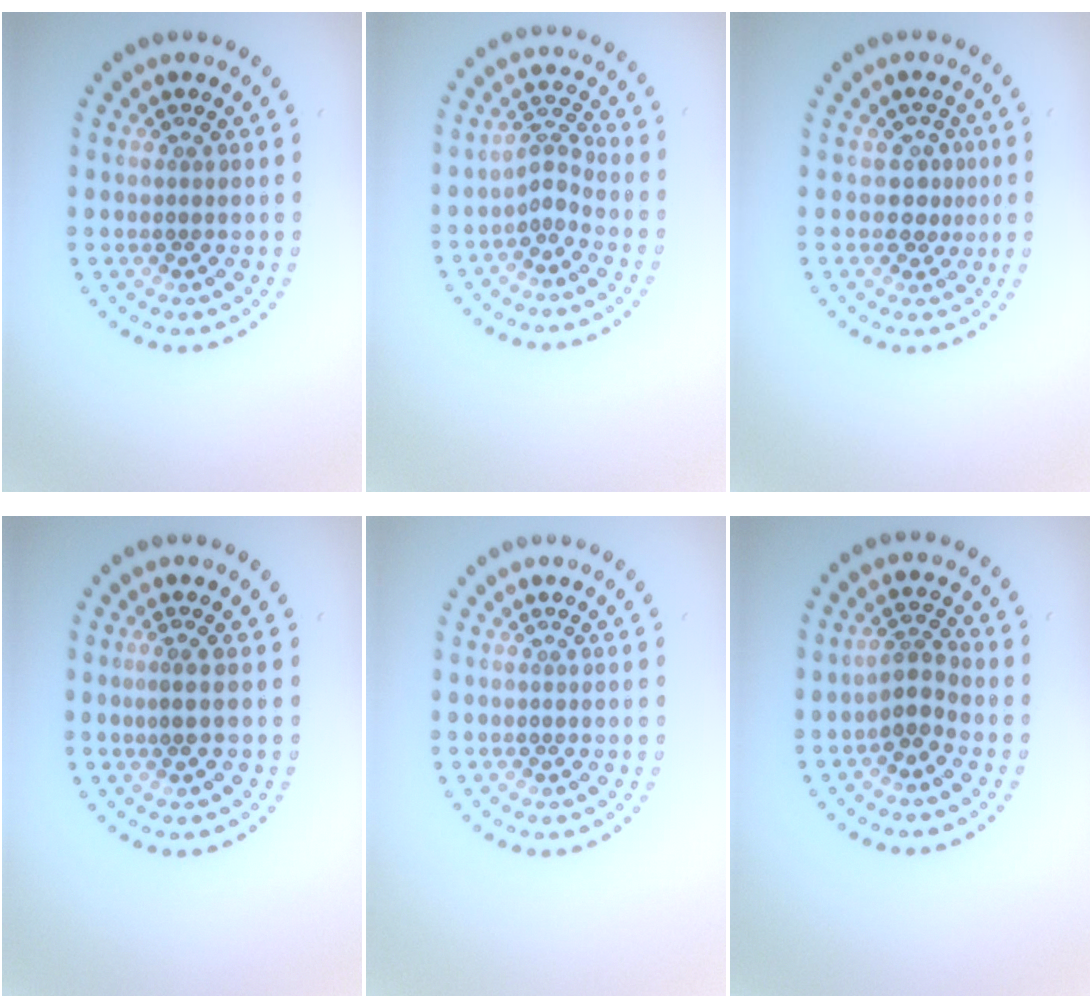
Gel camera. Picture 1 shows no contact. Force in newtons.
{"total": 2.1, "press": 1.4, "slide": 1.5}
{"total": 2.1, "press": 1.6, "slide": 1.3}
{"total": 1.0, "press": 0.7, "slide": 0.7}
{"total": 0.0}
{"total": 2.3, "press": 1.8, "slide": 1.3}